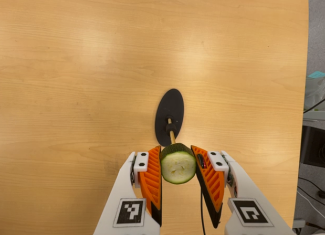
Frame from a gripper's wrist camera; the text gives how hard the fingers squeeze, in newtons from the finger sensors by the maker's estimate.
{"total": 9.1, "left": 8.4, "right": 9.8}